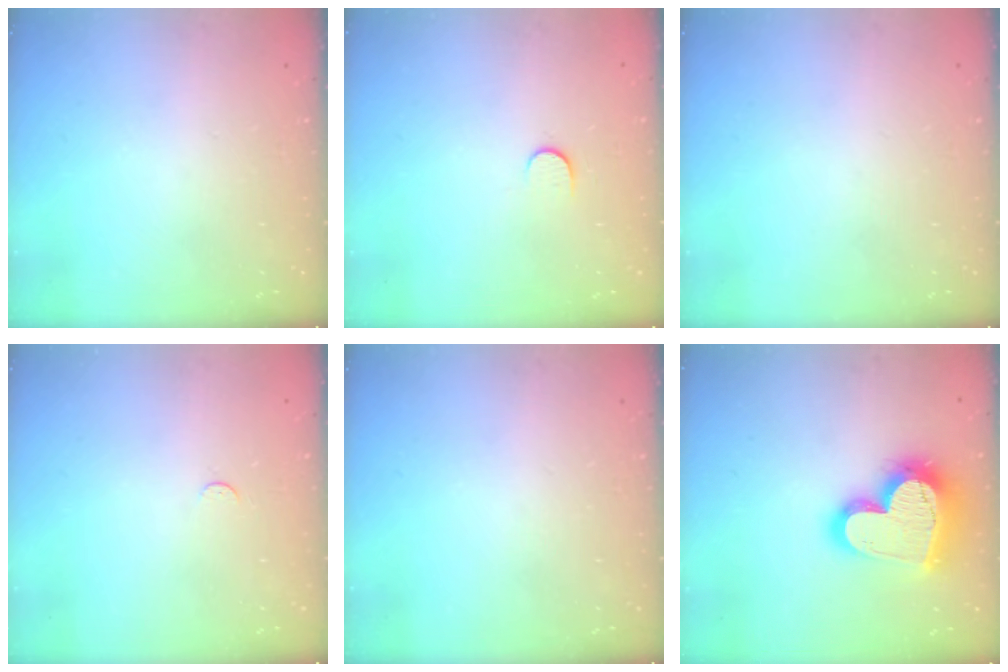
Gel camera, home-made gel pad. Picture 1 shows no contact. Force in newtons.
{"total": 4.9, "press": 4.8, "slide": 0.6}
{"total": 0.0}
{"total": 2.5, "press": 2.5, "slide": 0.3}
{"total": 0.0}
{"total": 22.4, "press": 22.3, "slide": 1.9}